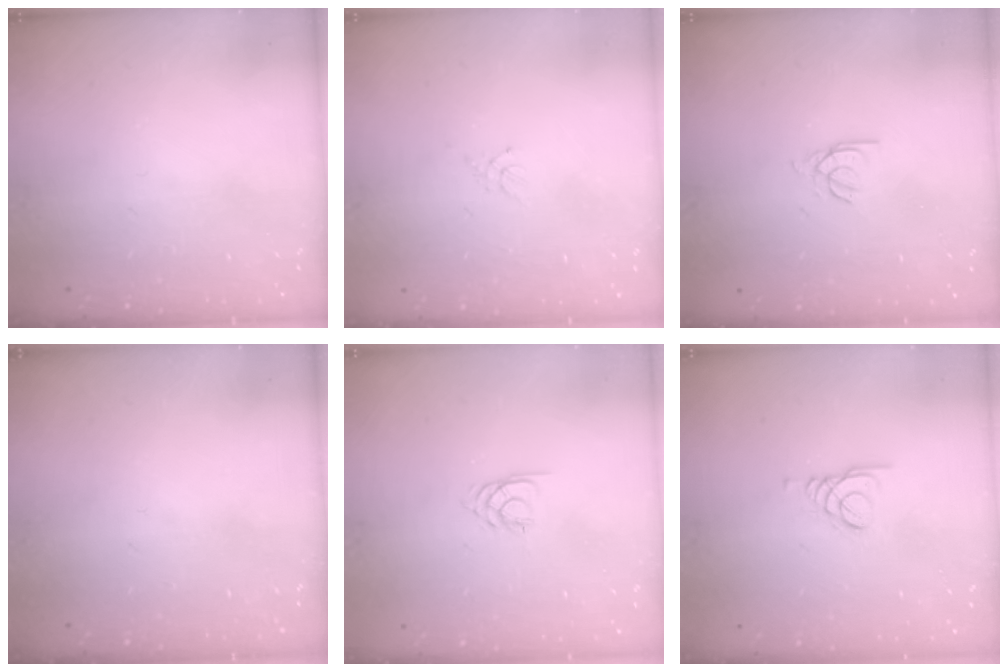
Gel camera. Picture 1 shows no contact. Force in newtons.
{"total": 2.3, "press": 2.2, "slide": 0.3}
{"total": 2.6, "press": 2.6, "slide": 0.2}
{"total": 0.0}
{"total": 2.1, "press": 2.0, "slide": 0.3}
{"total": 1.5, "press": 1.5, "slide": 0.1}